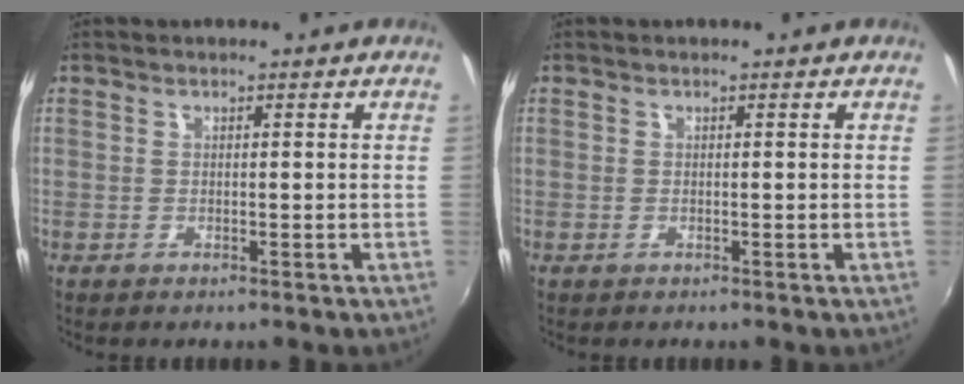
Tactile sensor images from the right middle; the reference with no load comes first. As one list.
[{"total": 0.0}]